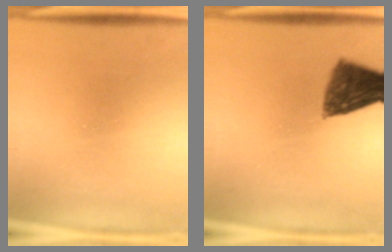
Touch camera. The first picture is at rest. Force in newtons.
{"total": 8.9}